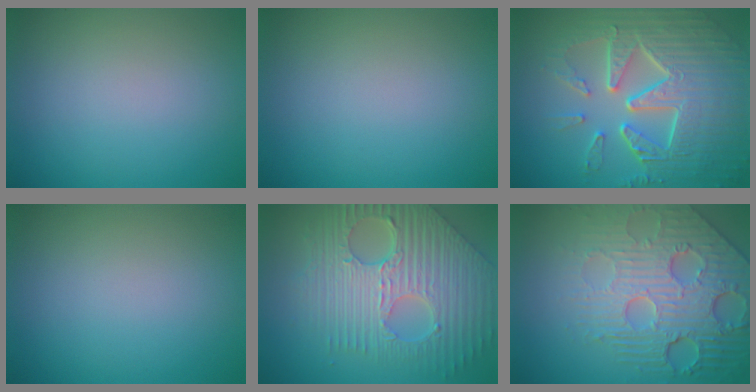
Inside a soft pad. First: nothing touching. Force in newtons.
{"total": 0.0}
{"total": 9.8, "press": 6.6, "slide": 7.2}
{"total": 0.0}
{"total": 10.2, "press": 7.0, "slide": 7.4}
{"total": 8.6, "press": 5.9, "slide": 6.3}